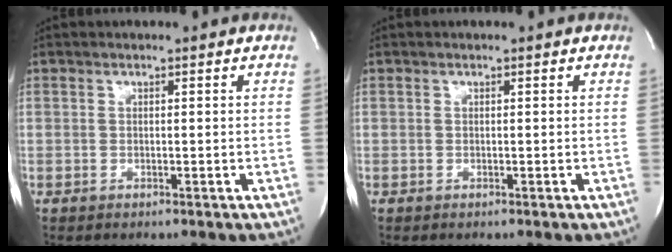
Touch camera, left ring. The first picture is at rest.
{"total": 0.0}